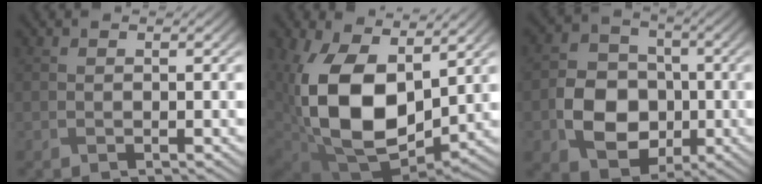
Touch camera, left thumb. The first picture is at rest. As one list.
[{"total": 16.7, "force": [1.7, 10.5, 13.0], "torque": [-0.277, -0.026, 0.036]}, {"total": 8.8, "force": [-2.0, 7.1, 4.8], "torque": [-0.103, -0.012, -0.046]}]